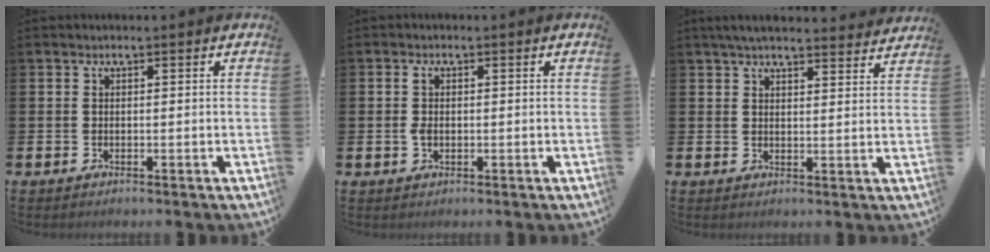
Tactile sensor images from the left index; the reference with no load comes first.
{"total": 2.1, "force": [0.1, 1.3, 1.6], "torque": [-0.031, 0.008, 0.000]}
{"total": 4.7, "force": [4.5, 0.5, 1.4], "torque": [-0.033, -0.017, 0.081]}